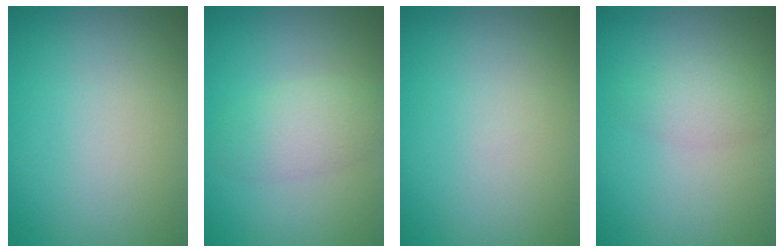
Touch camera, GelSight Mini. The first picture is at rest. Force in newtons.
{"total": 2.7, "press": 2.7, "slide": 0.1}
{"total": 0.0}
{"total": 2.1, "press": 2.1, "slide": 0.0}